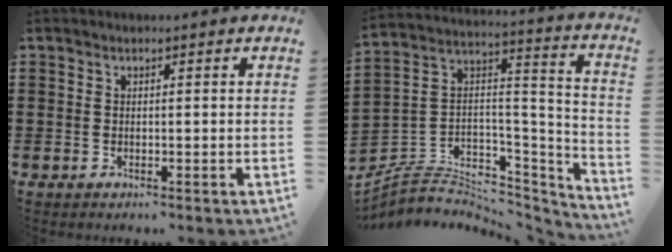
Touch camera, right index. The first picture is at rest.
{"total": 4.9, "force": [-2.8, 3.5, 1.9], "torque": [-0.054, -0.013, -0.056]}